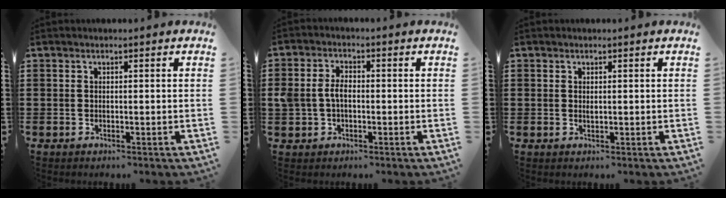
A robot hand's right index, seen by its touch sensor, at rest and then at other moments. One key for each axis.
{"total": 3.8, "fx": -0.3, "fy": 2.6, "fz": 2.7, "tx": -0.077, "ty": -0.001, "tz": -0.014}
{"total": 0.5, "fx": 0.2, "fy": 0.4, "fz": 0.3, "tx": -0.007, "ty": 0.001, "tz": 0.004}